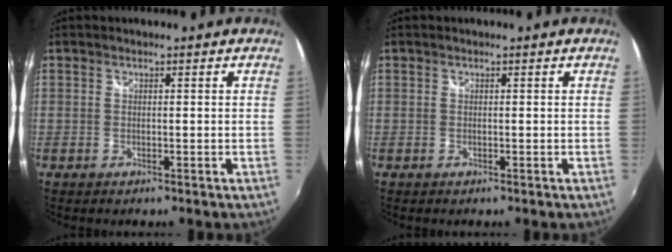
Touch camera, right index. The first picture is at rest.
{"total": 0.0}